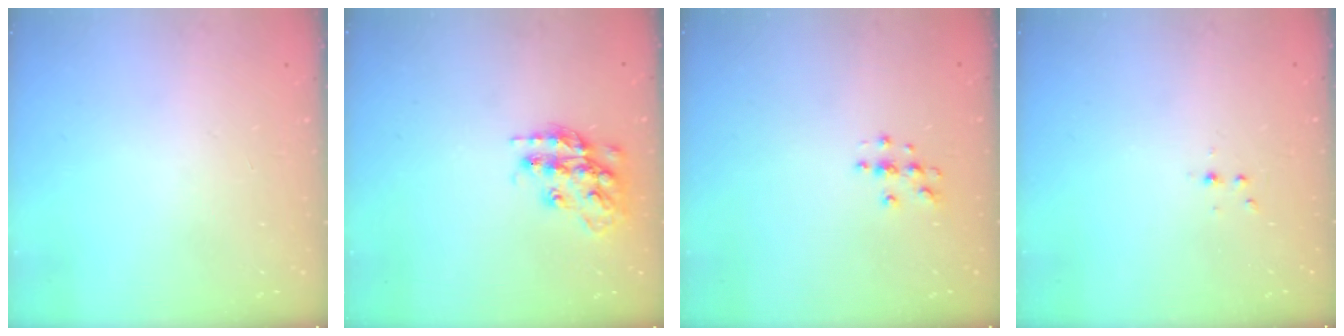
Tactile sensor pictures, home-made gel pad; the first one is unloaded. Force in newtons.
{"total": 14.9, "press": 14.8, "slide": 0.8}
{"total": 3.9, "press": 3.9, "slide": 0.4}
{"total": 3.0, "press": 2.6, "slide": 1.5}